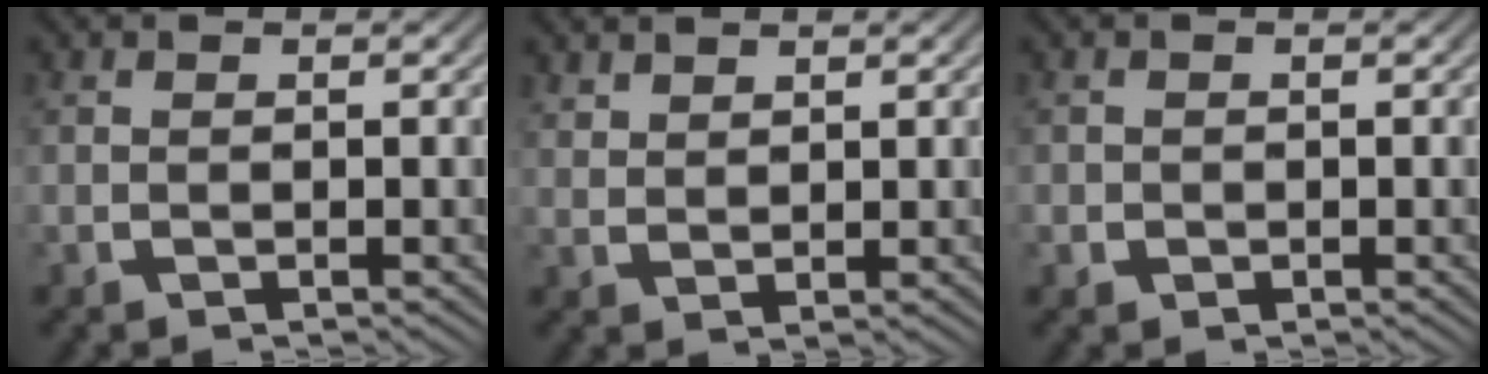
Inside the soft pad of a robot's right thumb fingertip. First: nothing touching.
{"total": 1.8, "force": [1.7, 0.3, 0.3], "torque": [0.002, 0.002, 0.040]}
{"total": 1.0, "force": [-0.3, 1.0, 0.2], "torque": [-0.002, -0.005, -0.005]}